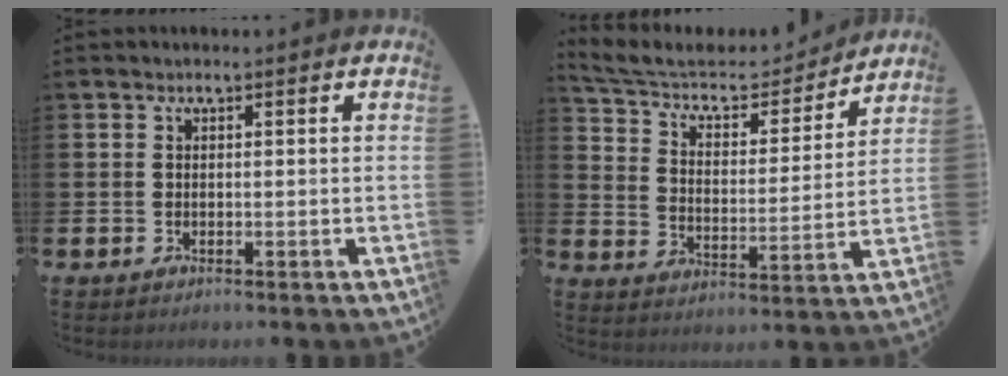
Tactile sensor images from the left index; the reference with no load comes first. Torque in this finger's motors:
{"motor_torque": [-0.54, -0.73, 0.03, 0.00]}